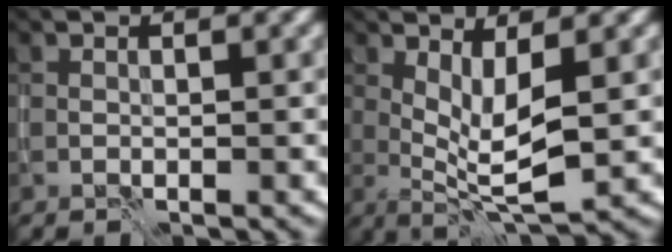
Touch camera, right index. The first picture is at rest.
{"total": 4.4, "force": [0.4, 1.1, 4.3], "torque": [-0.074, -0.012, 0.013]}